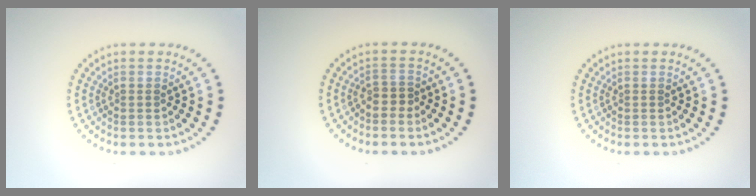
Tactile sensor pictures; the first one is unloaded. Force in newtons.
{"total": 1.3, "press": 0.9, "slide": 0.9}
{"total": 0.0}